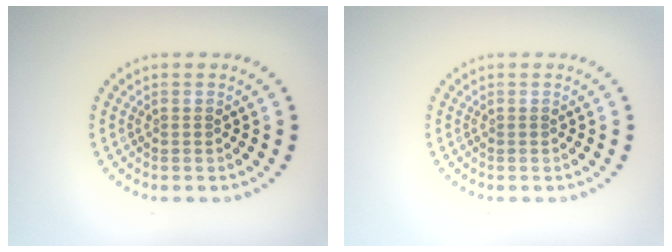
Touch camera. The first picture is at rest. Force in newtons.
{"total": 0.0}